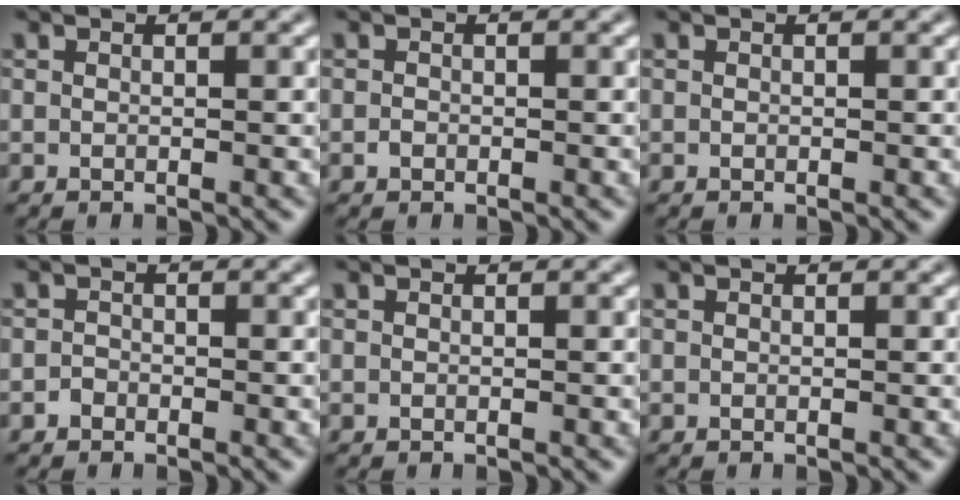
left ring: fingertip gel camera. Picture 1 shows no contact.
{"total": 0.5, "force": [-0.2, 0.4, 0.2], "torque": [-0.001, -0.003, -0.005]}
{"total": 0.0}
{"total": 0.7, "force": [-0.5, 0.5, 0.1], "torque": [0.001, -0.001, -0.009]}
{"total": 0.0}
{"total": 0.0}